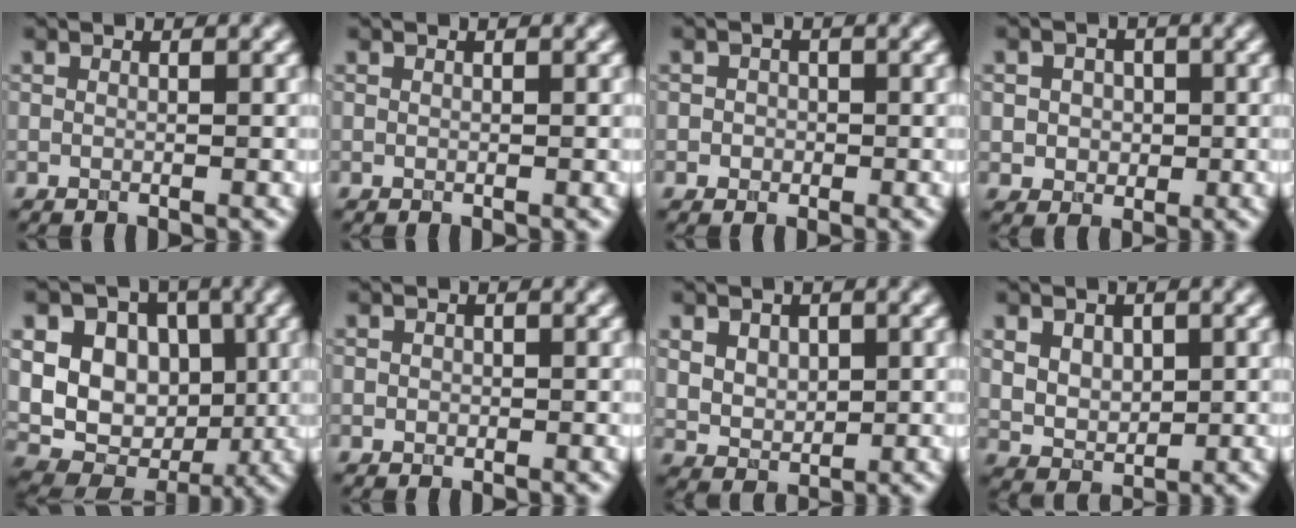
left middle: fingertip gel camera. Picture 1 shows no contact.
{"total": 0.0}
{"total": 1.3, "force": [-0.1, 1.2, 0.3], "torque": [0.010, -0.003, -0.007]}
{"total": 2.9, "force": [0.3, 2.5, 1.4], "torque": [-0.015, 0.005, -0.006]}
{"total": 15.4, "force": [2.5, 12.8, 8.2], "torque": [-0.154, 0.033, 0.036]}
{"total": 0.6, "force": [0.0, 0.6, 0.1], "torque": [0.003, -0.004, -0.002]}
{"total": 3.7, "force": [1.4, 2.7, 2.2], "torque": [-0.047, 0.007, 0.028]}
{"total": 4.5, "force": [1.6, 3.2, 2.7], "torque": [-0.053, 0.010, 0.027]}